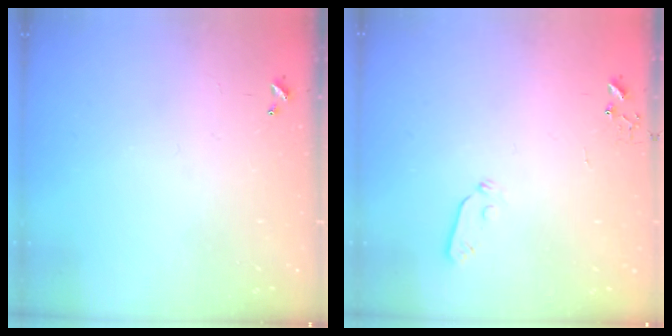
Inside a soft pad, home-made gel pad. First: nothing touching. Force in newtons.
{"total": 3.5, "press": 3.3, "slide": 1.0}